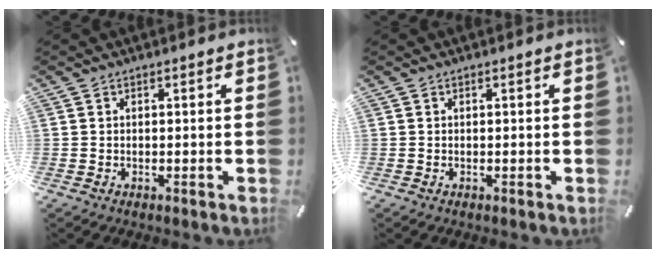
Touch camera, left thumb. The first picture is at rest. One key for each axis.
{"total": 0.0}